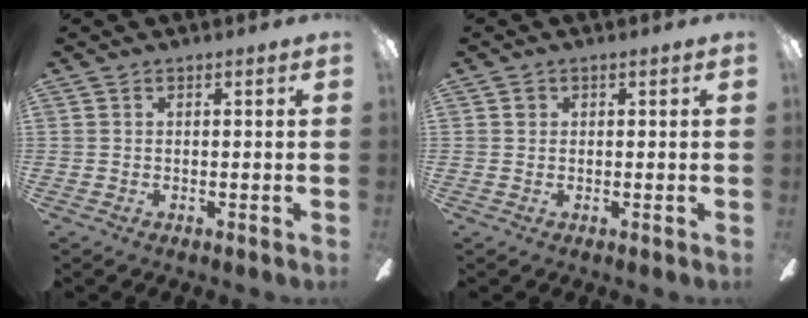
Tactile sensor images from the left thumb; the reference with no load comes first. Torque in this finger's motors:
{"motor_torque": [0.24, 0.16, 0.50, -0.24, 0.00]}